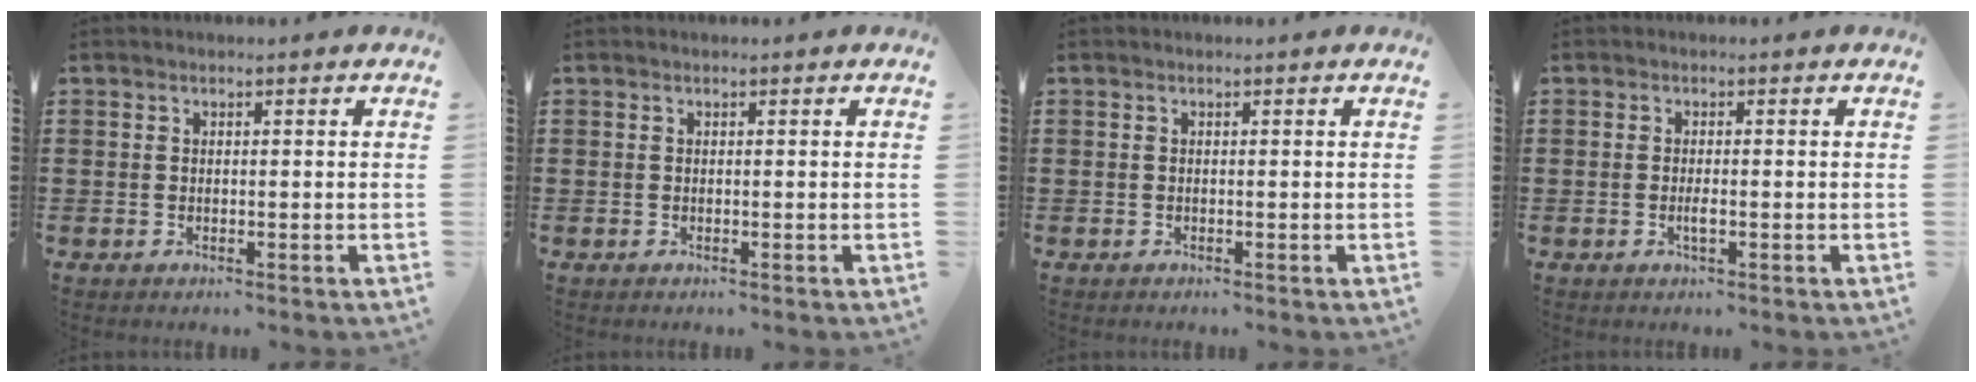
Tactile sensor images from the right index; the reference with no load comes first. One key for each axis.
{"total": 0.0}
{"total": 0.0}
{"total": 1.5, "fx": -0.4, "fy": 0.4, "fz": 1.4, "tx": -0.033, "ty": -0.004, "tz": -0.009}